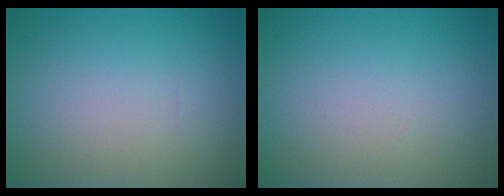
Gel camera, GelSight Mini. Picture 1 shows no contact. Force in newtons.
{"total": 0.0}